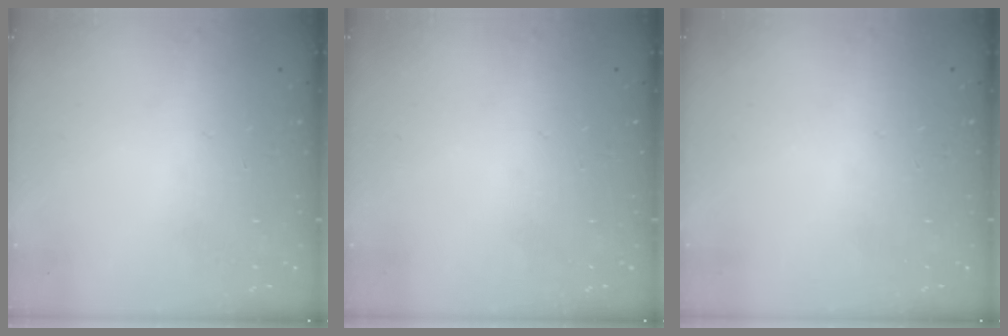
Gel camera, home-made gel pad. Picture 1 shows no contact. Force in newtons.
{"total": 0.0}
{"total": 0.0}